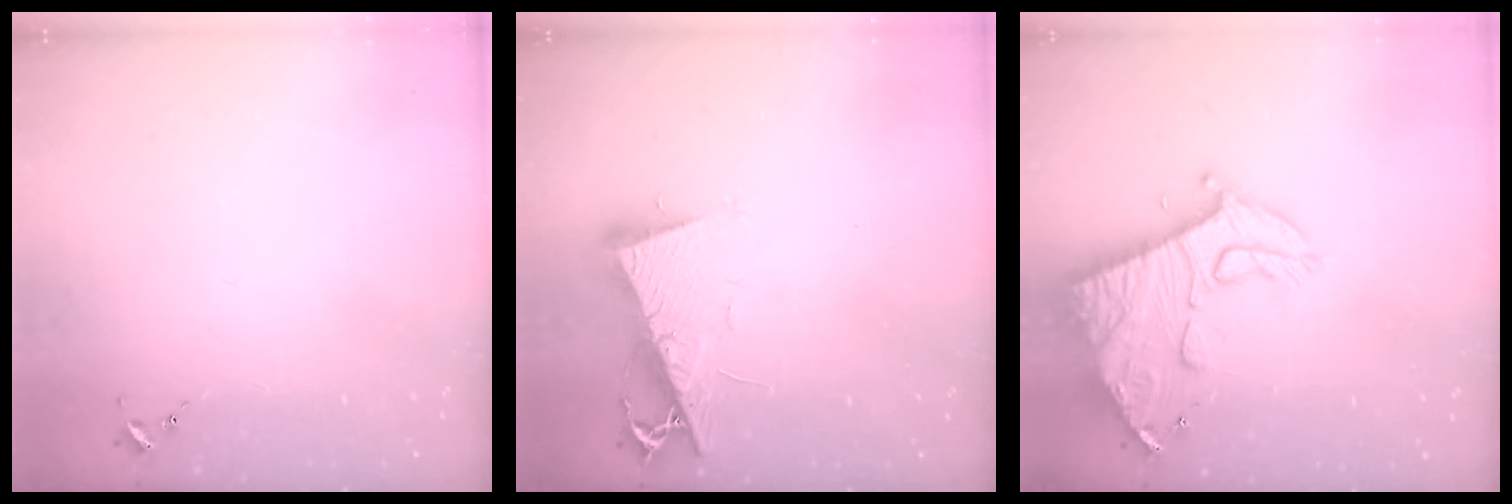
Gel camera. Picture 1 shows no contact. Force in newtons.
{"total": 9.9, "press": 9.8, "slide": 1.1}
{"total": 16.7, "press": 16.6, "slide": 1.4}